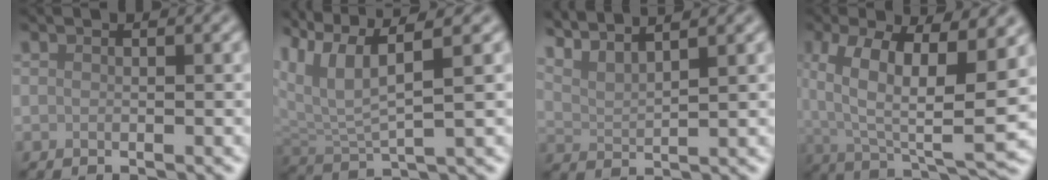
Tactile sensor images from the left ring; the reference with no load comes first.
{"total": 6.9, "force": [3.8, 1.7, 5.5], "torque": [-0.112, 0.010, 0.073]}
{"total": 5.0, "force": [4.3, 1.0, 2.4], "torque": [-0.041, 0.018, 0.058]}
{"total": 11.2, "force": [2.9, 4.1, 10.0], "torque": [-0.171, -0.008, 0.046]}